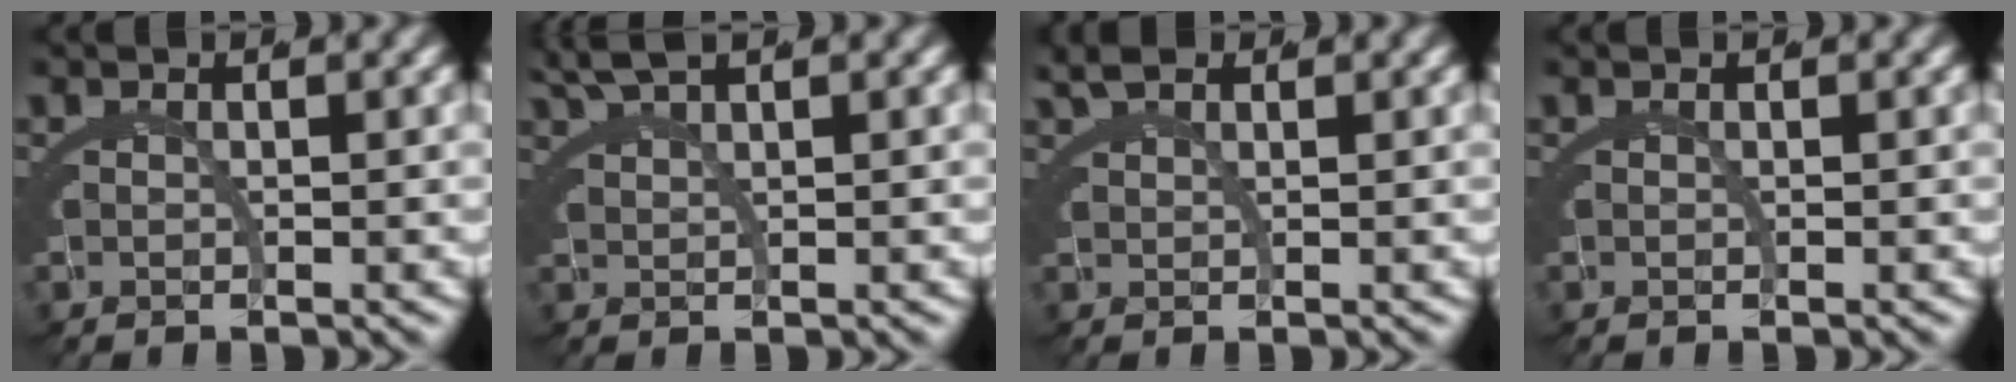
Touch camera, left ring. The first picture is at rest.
{"total": 2.7, "force": [2.5, -0.5, 0.7], "torque": [-0.012, 0.012, 0.047]}
{"total": 3.1, "force": [2.4, 1.2, 1.4], "torque": [-0.022, 0.015, 0.034]}
{"total": 0.0}